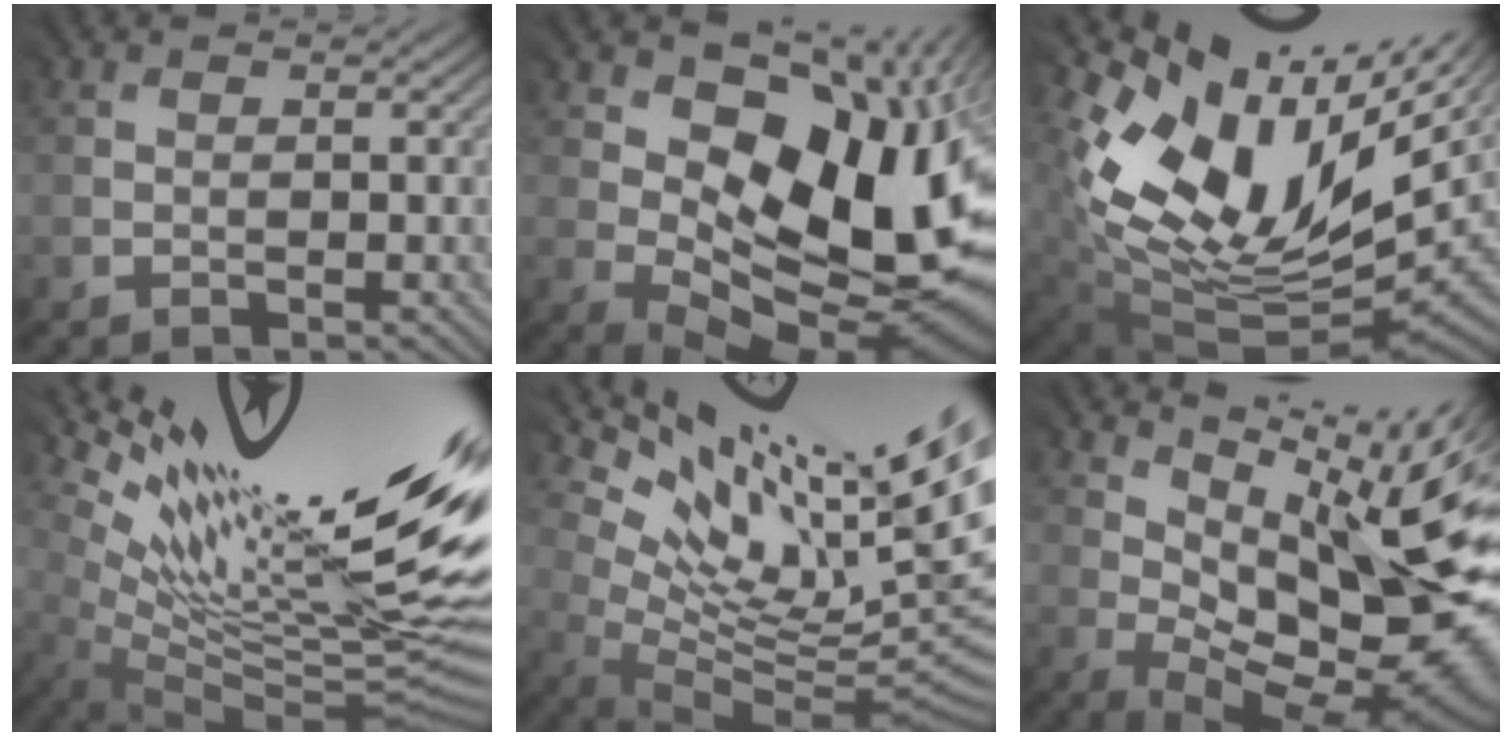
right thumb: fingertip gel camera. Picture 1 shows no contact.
{"total": 16.3, "force": [2.9, 9.9, 12.7], "torque": [-0.175, -0.009, 0.066]}
{"total": 15.8, "force": [4.5, 9.3, 11.9], "torque": [-0.225, -0.028, 0.101]}
{"total": 18.0, "force": [6.5, 4.2, 16.3], "torque": [-0.234, 0.016, 0.123]}
{"total": 16.2, "force": [7.4, 5.4, 13.4], "torque": [-0.205, 0.000, 0.153]}
{"total": 16.8, "force": [2.7, 7.8, 14.7], "torque": [-0.195, -0.007, 0.055]}